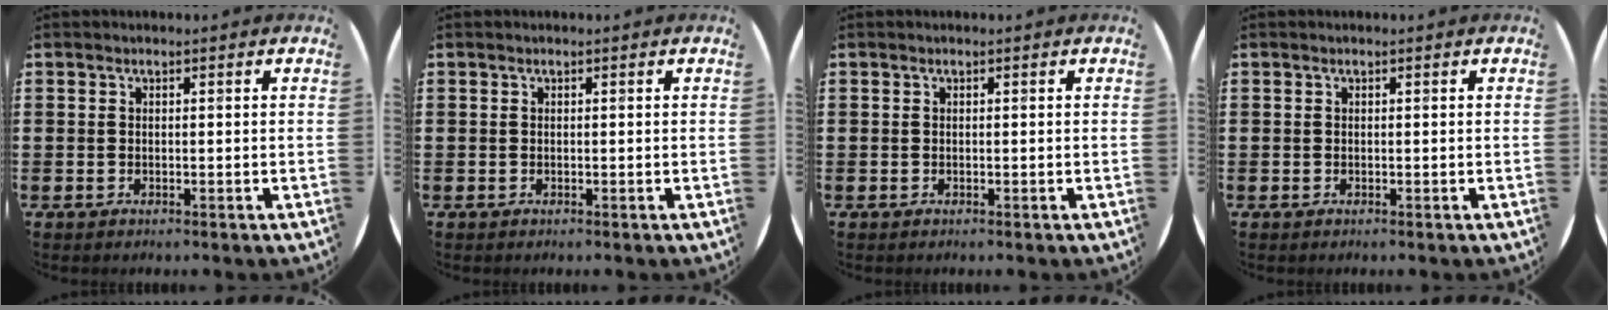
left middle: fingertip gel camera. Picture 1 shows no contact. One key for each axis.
{"total": 0.0}
{"total": 0.0}
{"total": 0.0}